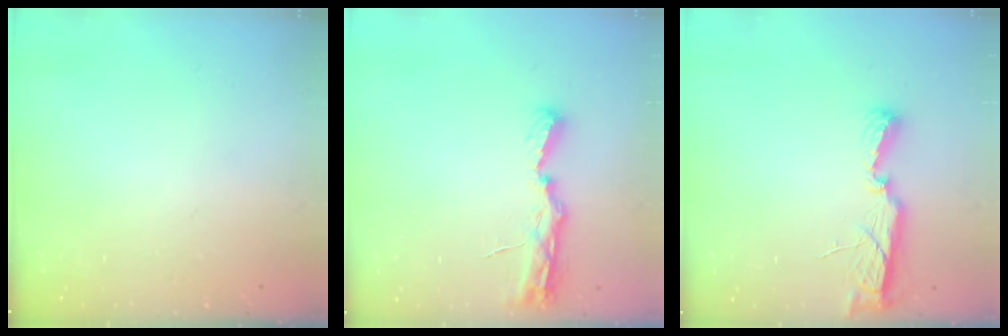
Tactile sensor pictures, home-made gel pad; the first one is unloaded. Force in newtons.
{"total": 8.0, "press": 8.0, "slide": 0.8}
{"total": 7.5, "press": 7.5, "slide": 0.4}